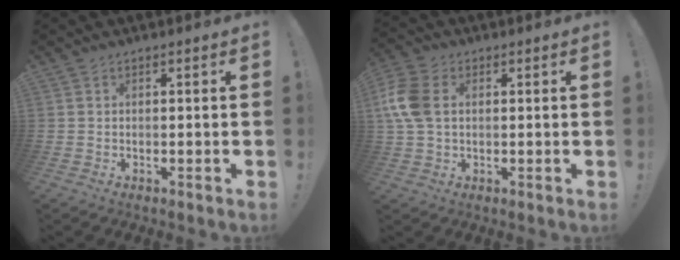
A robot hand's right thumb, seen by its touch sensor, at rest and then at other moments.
{"total": 10.2, "force": [1.6, 7.1, 7.2], "torque": [-0.163, 0.002, 0.030]}